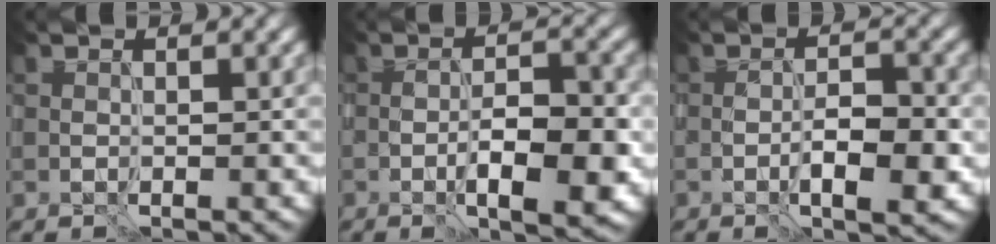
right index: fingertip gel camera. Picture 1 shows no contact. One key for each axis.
{"total": 6.1, "fx": -1.8, "fy": 1.9, "fz": 5.5, "tx": -0.084, "ty": -0.002, "tz": -0.025}
{"total": 4.2, "fx": -1.2, "fy": 1.3, "fz": 3.8, "tx": -0.062, "ty": -0.001, "tz": -0.018}